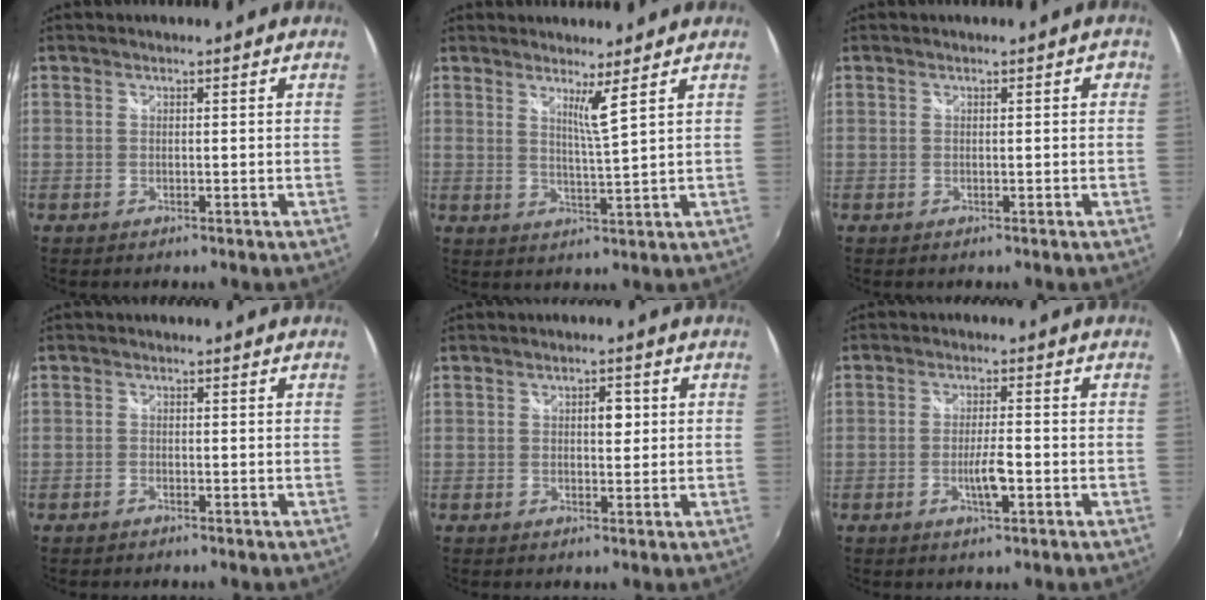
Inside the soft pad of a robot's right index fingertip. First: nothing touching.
{"total": 3.7, "force": [2.4, -1.0, 2.7], "torque": [-0.045, -0.014, 0.034]}
{"total": 1.5, "force": [0.3, 0.8, 1.3], "torque": [-0.016, 0.006, 0.003]}
{"total": 1.0, "force": [-0.9, 0.6, 0.0], "torque": [-0.005, -0.002, -0.017]}
{"total": 2.6, "force": [0.4, 1.5, 2.1], "torque": [-0.028, 0.007, 0.006]}
{"total": 4.3, "force": [-1.6, 0.9, 3.9], "torque": [-0.074, -0.002, -0.029]}